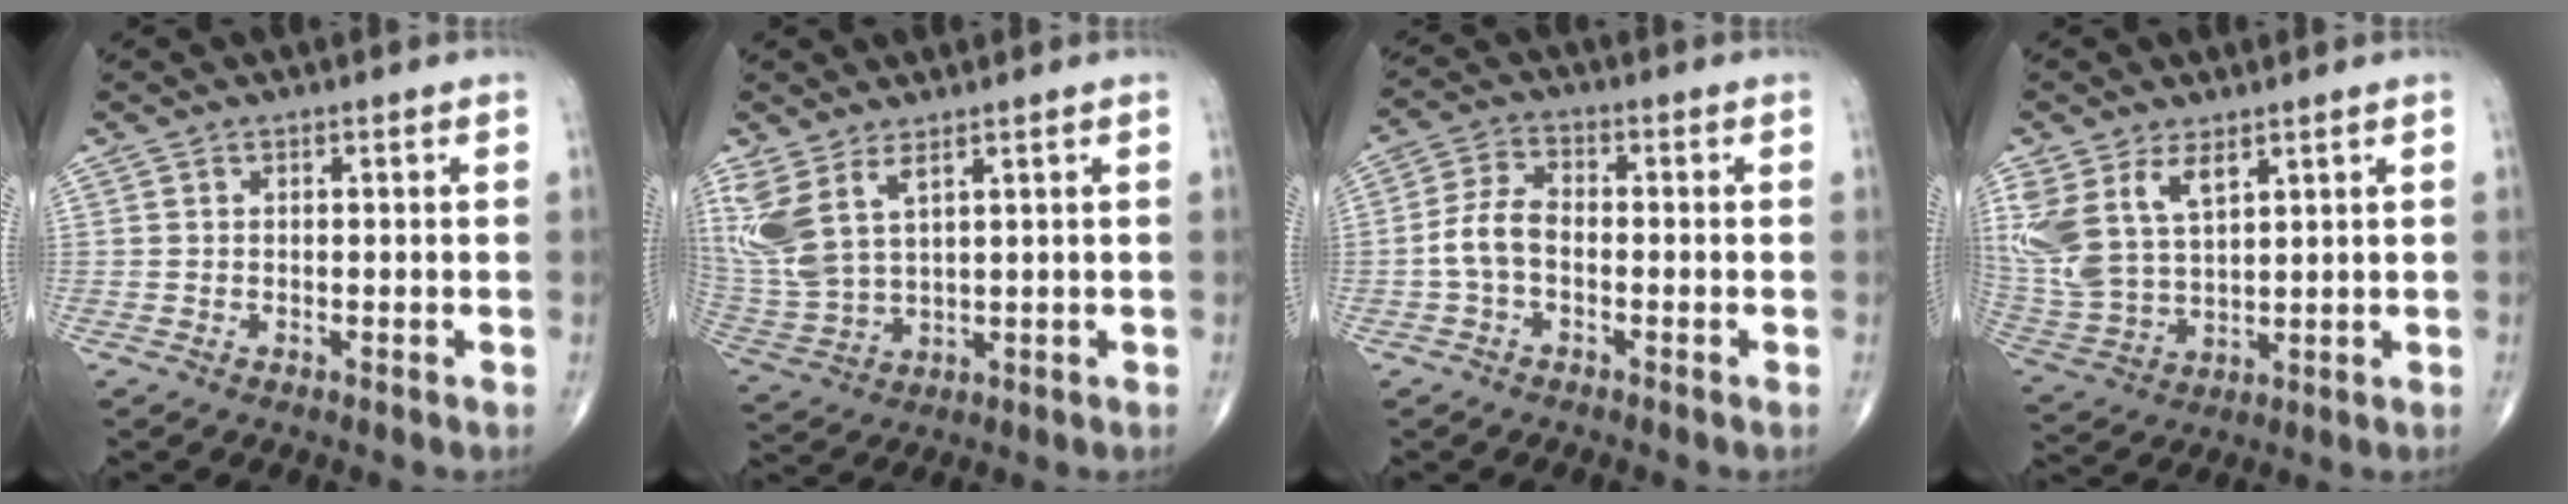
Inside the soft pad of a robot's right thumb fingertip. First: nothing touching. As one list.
[{"total": 10.2, "force": [5.3, 4.4, 7.5], "torque": [-0.182, -0.018, 0.126]}, {"total": 5.8, "force": [-1.3, 3.4, 4.5], "torque": [-0.091, 0.022, -0.033]}, {"total": 13.7, "force": [6.4, 7.7, 9.3], "torque": [-0.202, -0.019, 0.142]}]